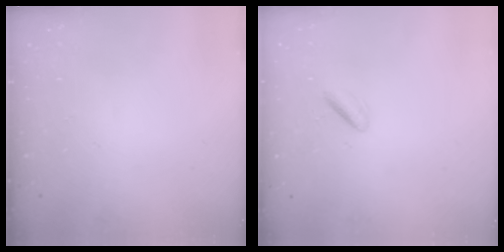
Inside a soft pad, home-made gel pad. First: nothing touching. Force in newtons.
{"total": 1.0, "press": 0.6, "slide": 0.8}